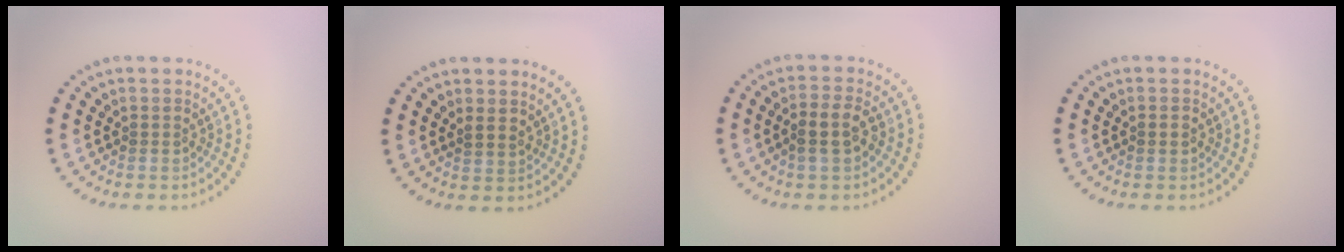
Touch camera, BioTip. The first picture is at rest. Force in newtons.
{"total": 0.7, "press": 0.5, "slide": 0.4}
{"total": 2.8, "press": 2.7, "slide": 0.8}
{"total": 1.2, "press": 1.2, "slide": 0.1}